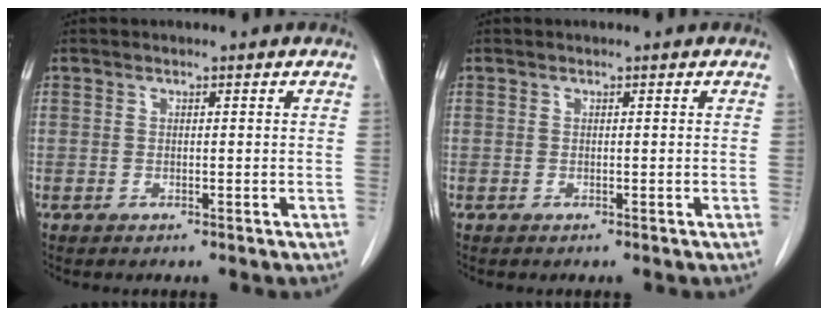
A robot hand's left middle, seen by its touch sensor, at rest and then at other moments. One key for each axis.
{"total": 0.0}